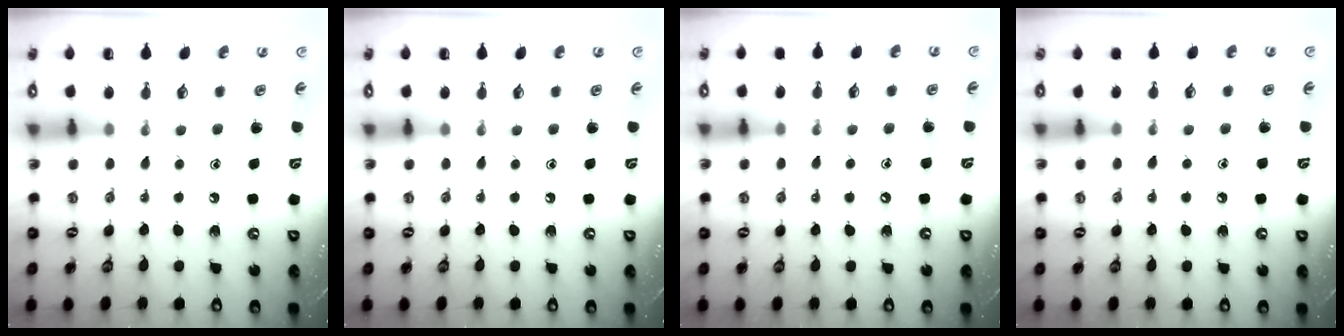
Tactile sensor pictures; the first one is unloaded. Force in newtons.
{"total": 0.0}
{"total": 5.0, "press": 4.9, "slide": 0.7}
{"total": 4.8, "press": 4.7, "slide": 0.7}